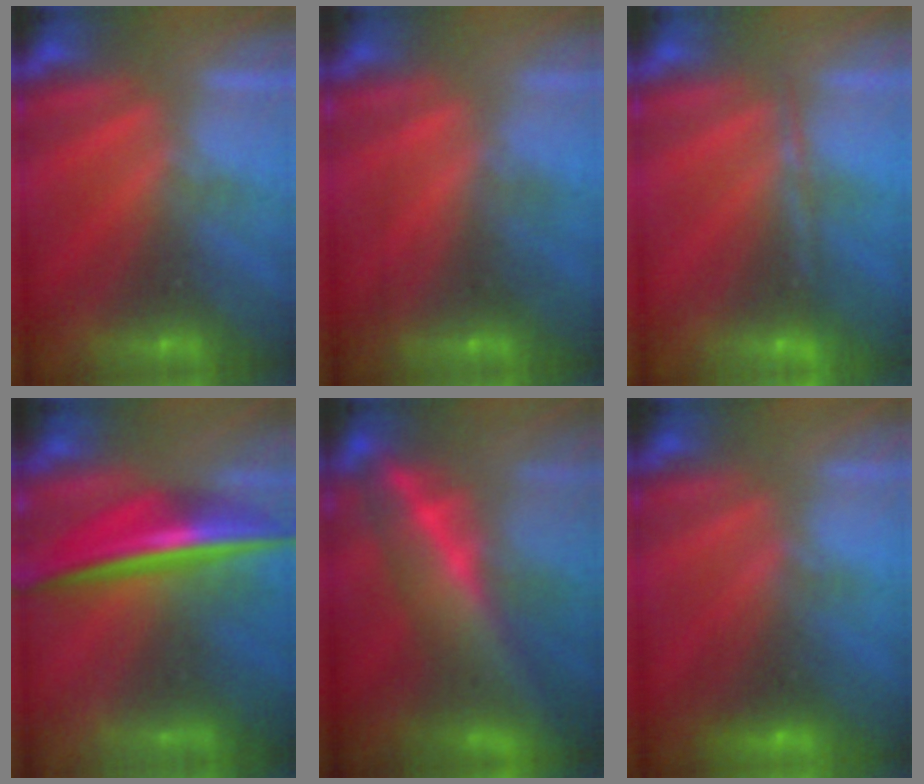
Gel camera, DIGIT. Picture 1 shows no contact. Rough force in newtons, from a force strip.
{"total": 2.3}
{"total": 1.7}
{"total": 7.5}
{"total": 9.1}
{"total": 6.9}